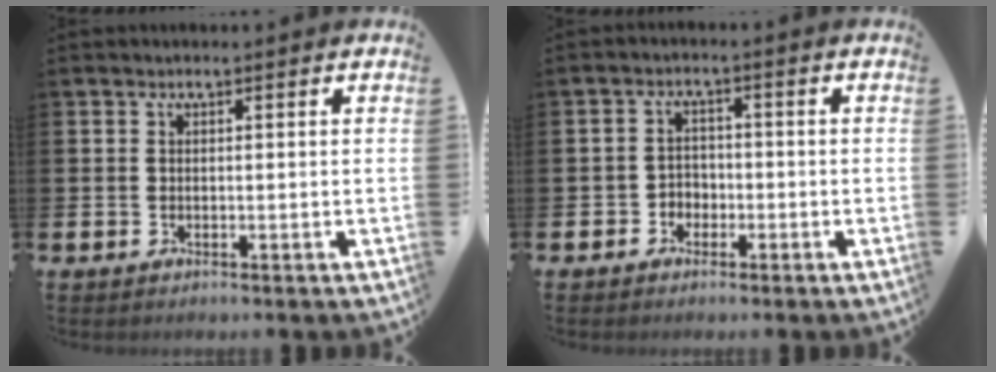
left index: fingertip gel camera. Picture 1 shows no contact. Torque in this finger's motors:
{"motor_torque": [-0.08, 0.27, 0.06, 0.00]}